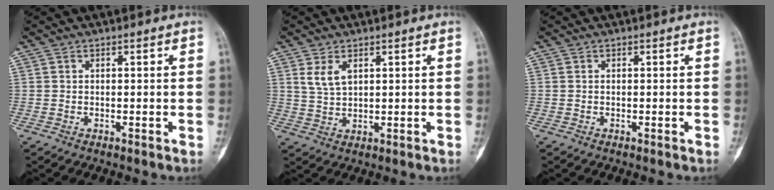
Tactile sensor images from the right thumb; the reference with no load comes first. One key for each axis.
{"total": 4.0, "fx": 1.8, "fy": 2.2, "fz": 2.8, "tx": -0.053, "ty": -0.007, "tz": 0.043}
{"total": 0.0}